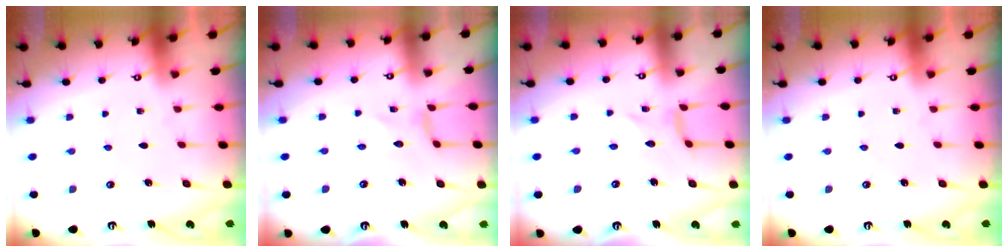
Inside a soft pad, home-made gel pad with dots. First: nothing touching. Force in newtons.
{"total": 0.0}
{"total": 0.0}
{"total": 0.0}